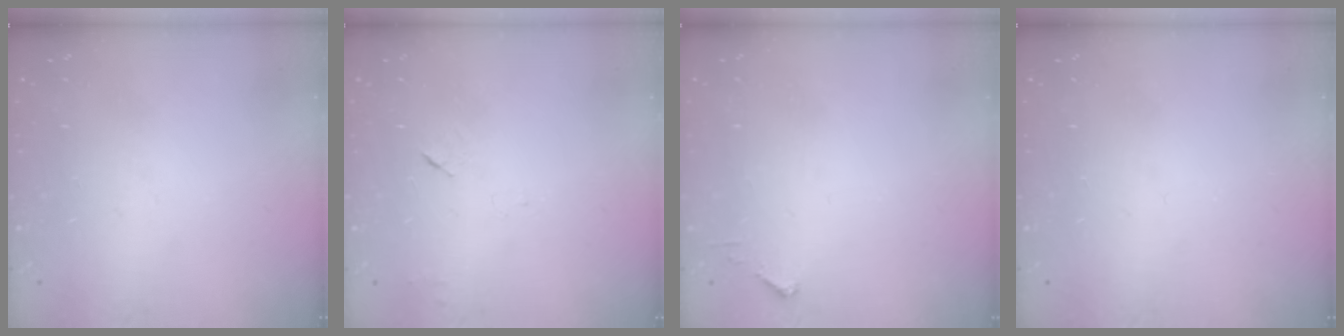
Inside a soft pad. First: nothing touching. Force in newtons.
{"total": 3.7, "press": 3.6, "slide": 0.5}
{"total": 2.7, "press": 2.7, "slide": 0.3}
{"total": 0.0}